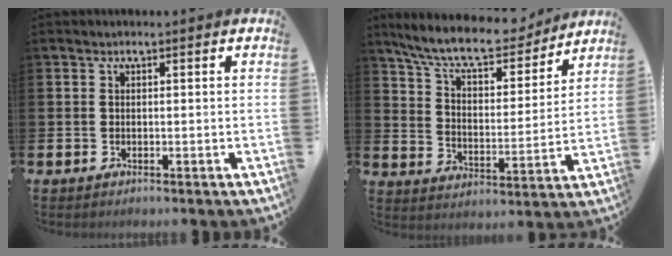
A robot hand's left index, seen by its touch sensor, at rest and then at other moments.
{"total": 10.3, "force": [9.3, 2.1, 3.8], "torque": [-0.102, -0.058, 0.161]}